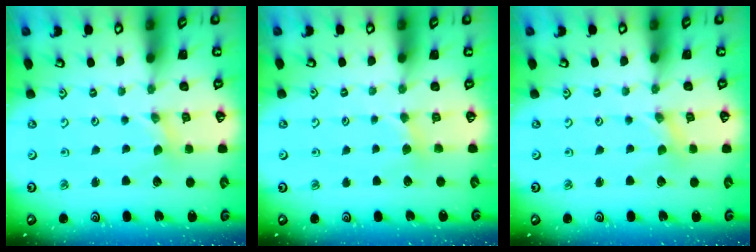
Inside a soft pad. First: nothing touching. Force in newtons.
{"total": 2.4, "press": 2.4, "slide": 0.3}
{"total": 0.0}